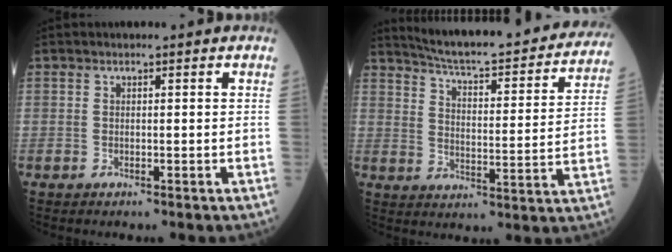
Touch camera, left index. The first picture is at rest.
{"total": 25.8, "force": [23.4, 3.8, 10.3], "torque": [-0.147, -0.042, 0.295]}